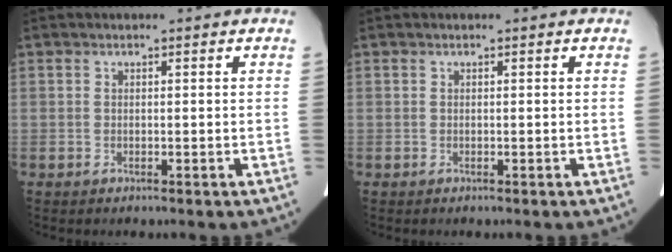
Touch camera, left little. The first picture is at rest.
{"total": 0.0}